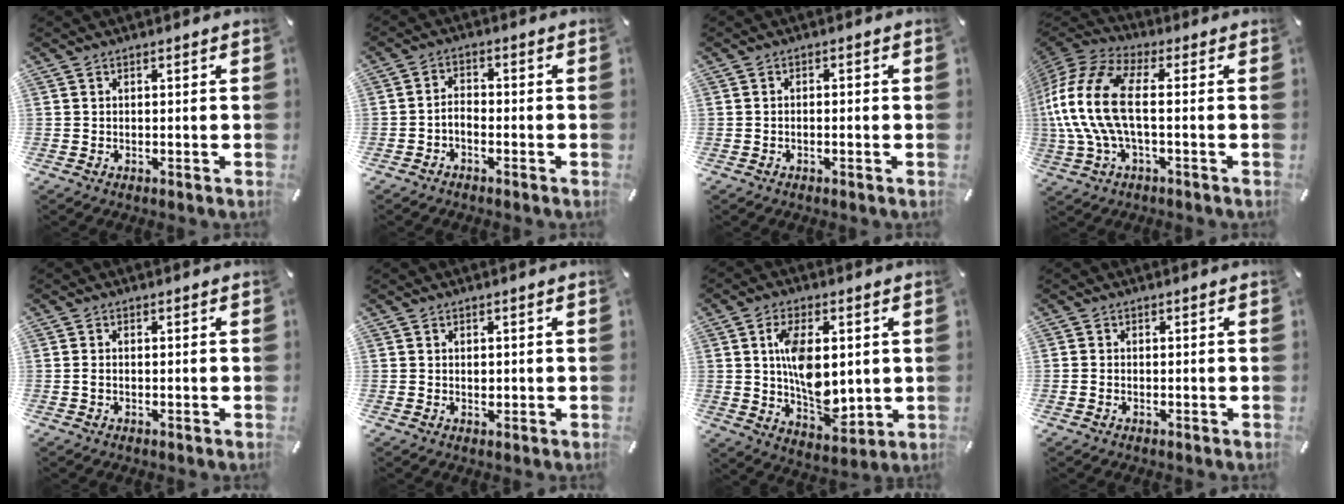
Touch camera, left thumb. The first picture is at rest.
{"total": 2.7, "force": [-1.9, 1.3, 1.3], "torque": [-0.029, 0.010, -0.040]}
{"total": 1.2, "force": [-0.9, 0.3, 0.7], "torque": [-0.013, 0.003, -0.017]}
{"total": 17.5, "force": [-0.5, 8.4, 15.3], "torque": [-0.326, -0.004, -0.009]}
{"total": 1.2, "force": [-0.2, 0.5, 1.1], "torque": [-0.021, 0.000, -0.005]}
{"total": 1.0, "force": [0.0, 0.9, 0.5], "torque": [-0.003, -0.001, -0.003]}
{"total": 12.0, "force": [1.6, 7.3, 9.5], "torque": [-0.169, -0.002, 0.028]}
{"total": 0.8, "force": [-0.4, 0.5, 0.4], "torque": [-0.006, 0.002, -0.008]}